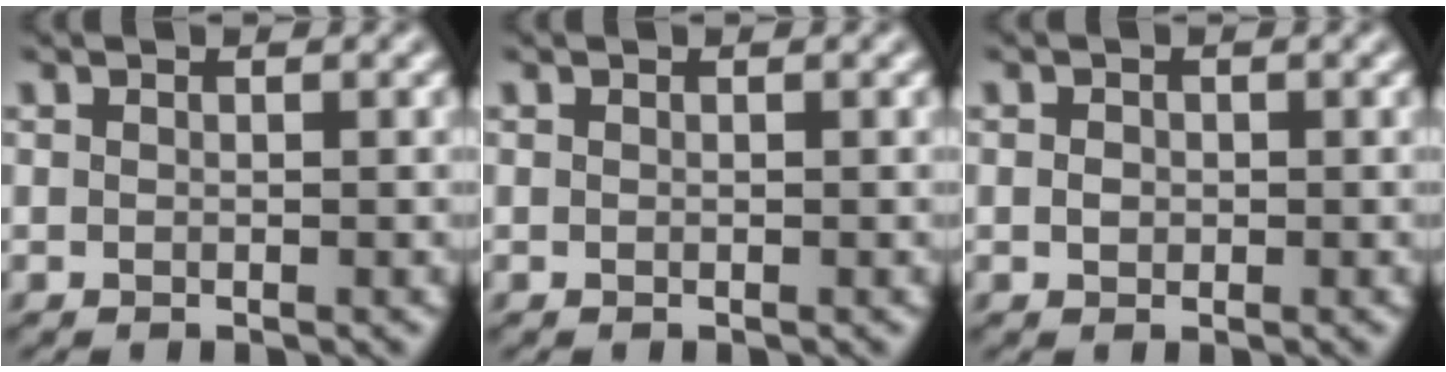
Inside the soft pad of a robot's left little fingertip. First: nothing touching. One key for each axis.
{"total": 0.0}
{"total": 1.0, "fx": -0.2, "fy": 0.9, "fz": 0.5, "tx": -0.007, "ty": -0.002, "tz": -0.006}